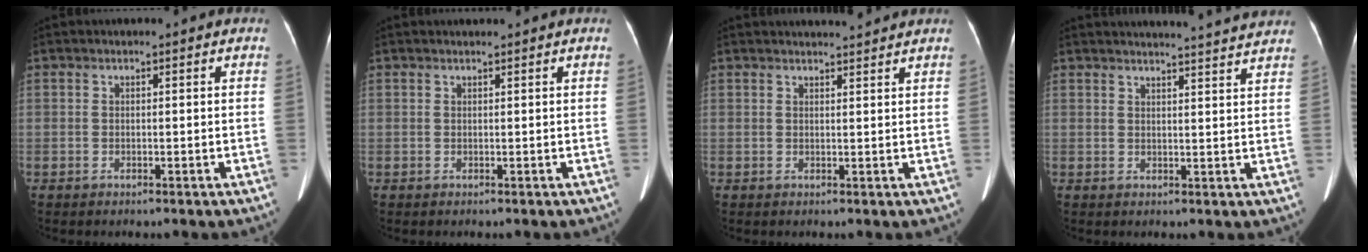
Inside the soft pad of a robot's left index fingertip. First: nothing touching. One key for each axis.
{"total": 0.0}
{"total": 4.8, "fx": 4.7, "fy": -0.2, "fz": 1.2, "tx": -0.018, "ty": 0.014, "tz": 0.059}
{"total": 13.4, "fx": 13.0, "fy": -0.2, "fz": 3.5, "tx": -0.043, "ty": -0.013, "tz": 0.144}